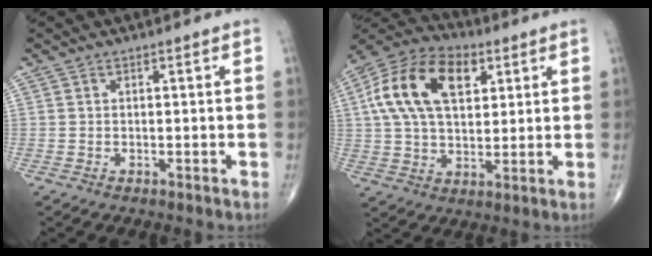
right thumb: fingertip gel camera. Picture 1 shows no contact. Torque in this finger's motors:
{"motor_torque": [1.59, 1.66, 0.83, 0.03, 0.36]}